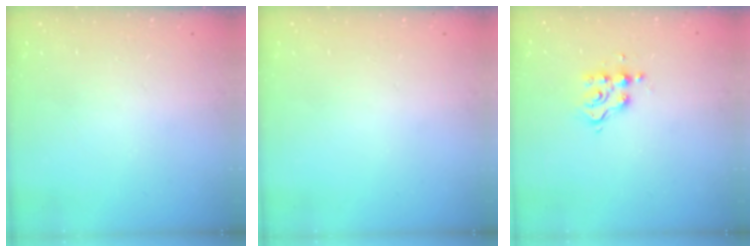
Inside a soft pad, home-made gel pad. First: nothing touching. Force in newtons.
{"total": 0.0}
{"total": 5.0, "press": 5.0, "slide": 0.2}